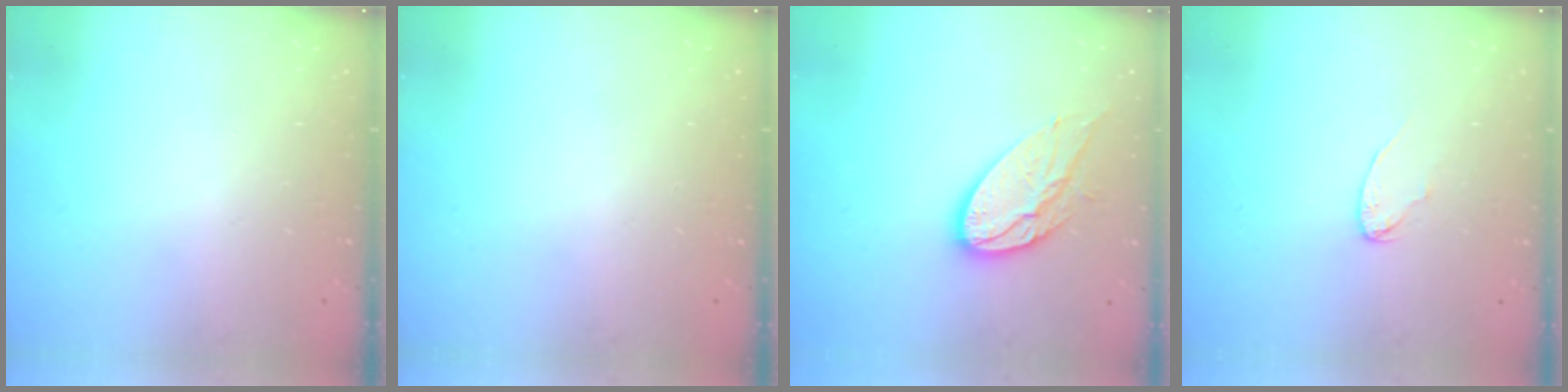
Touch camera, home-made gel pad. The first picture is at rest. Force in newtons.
{"total": 0.0}
{"total": 13.1, "press": 13.1, "slide": 0.9}
{"total": 3.9, "press": 3.9, "slide": 0.3}